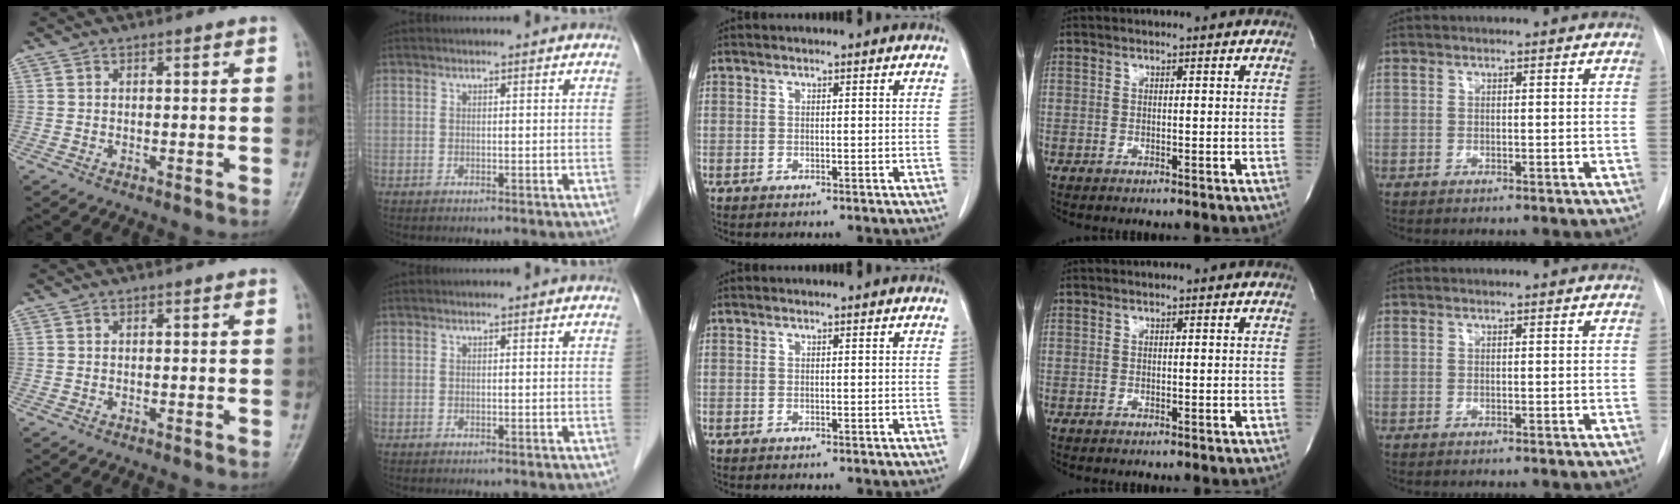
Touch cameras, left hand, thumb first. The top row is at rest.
{}